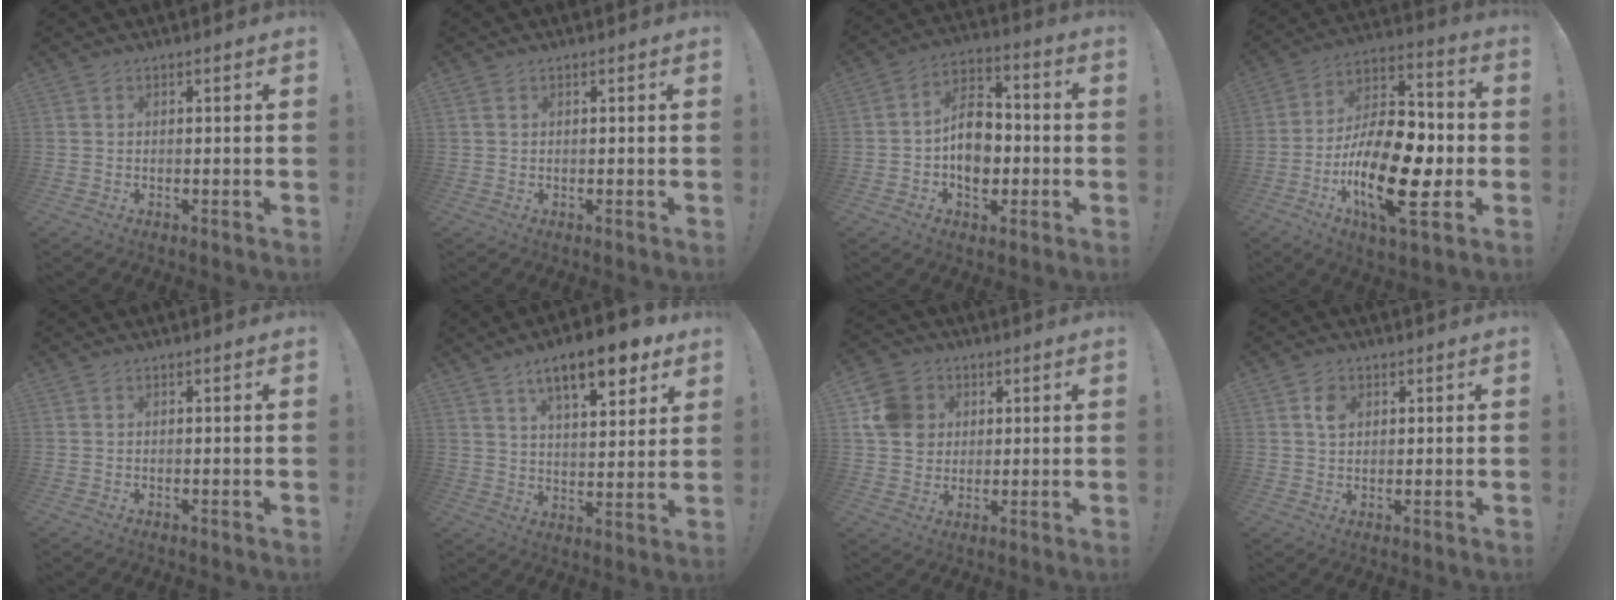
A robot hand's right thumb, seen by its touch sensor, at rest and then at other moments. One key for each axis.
{"total": 0.8, "fx": 0.5, "fy": 0.5, "fz": 0.4, "tx": -0.008, "ty": 0.001, "tz": 0.010}
{"total": 12.9, "fx": -1.5, "fy": 9.5, "fz": 8.6, "tx": -0.138, "ty": 0.016, "tz": -0.022}
{"total": 25.0, "fx": -7.8, "fy": 11.1, "fz": 21.0, "tx": -0.377, "ty": 0.043, "tz": -0.118}
{"total": 0.0}
{"total": 14.2, "fx": 8.5, "fy": 4.4, "fz": 10.5, "tx": -0.154, "ty": -0.044, "tz": 0.134}
{"total": 11.3, "fx": 3.1, "fy": 9.9, "fz": 4.4, "tx": -0.074, "ty": -0.006, "tz": 0.063}
{"total": 3.5, "fx": 1.5, "fy": 2.7, "fz": 1.6, "tx": -0.013, "ty": -0.005, "tz": 0.023}